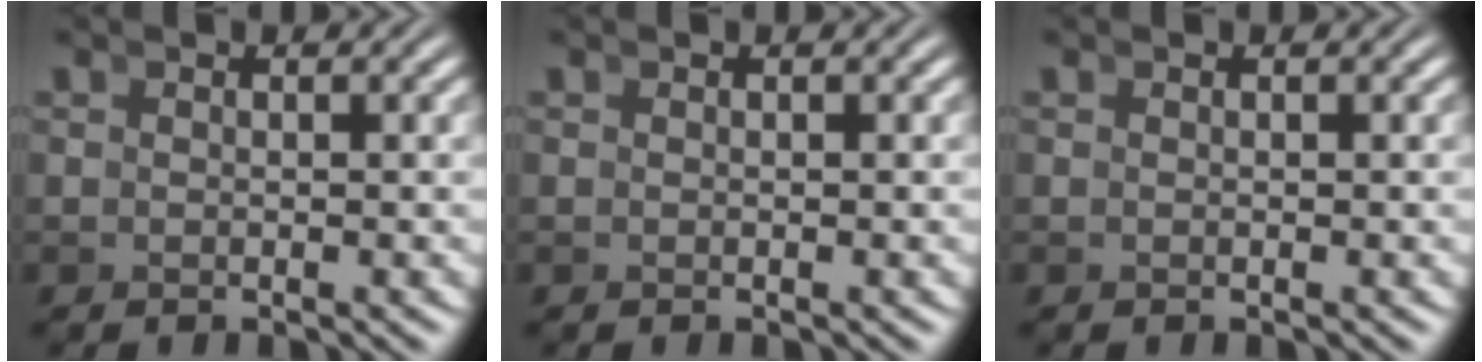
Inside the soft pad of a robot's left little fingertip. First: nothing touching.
{"total": 0.0}
{"total": 0.0}